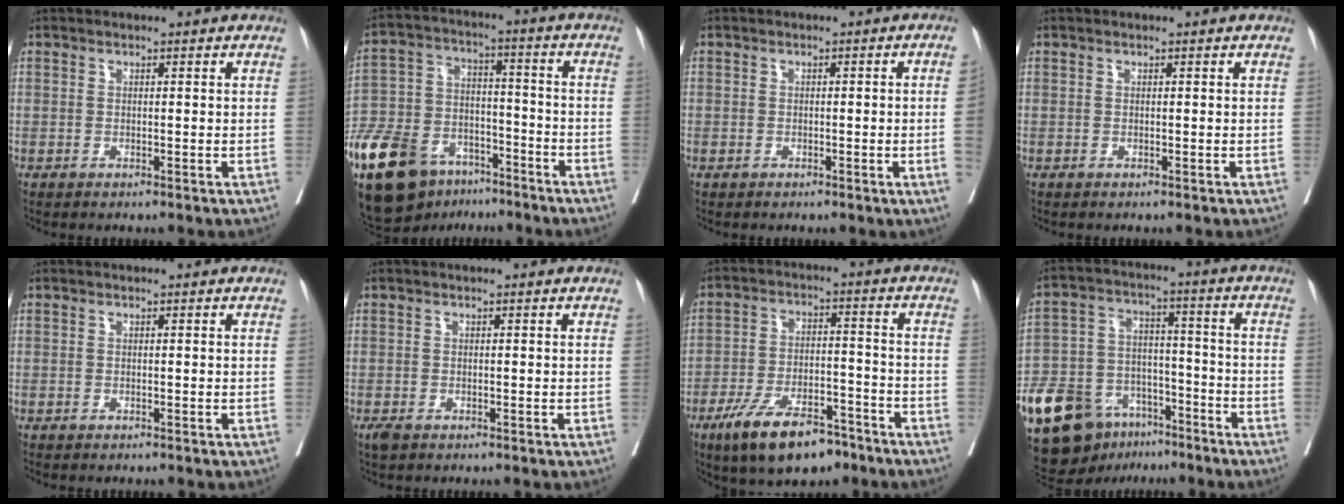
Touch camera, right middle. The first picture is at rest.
{"total": 24.6, "force": [-16.3, 13.1, 13.0], "torque": [-0.333, -0.014, -0.282]}
{"total": 2.3, "force": [-0.4, -0.3, 2.3], "torque": [-0.032, 0.006, -0.003]}
{"total": 0.0}
{"total": 0.5, "force": [-0.5, 0.1, 0.2], "torque": [0.001, -0.001, -0.010]}
{"total": 1.5, "force": [-1.0, 0.7, 0.9], "torque": [-0.021, -0.005, -0.014]}
{"total": 12.4, "force": [-8.7, 4.4, 7.6], "torque": [-0.134, -0.003, -0.147]}
{"total": 20.6, "force": [-13.2, 11.6, 10.7], "torque": [-0.249, 0.016, -0.225]}